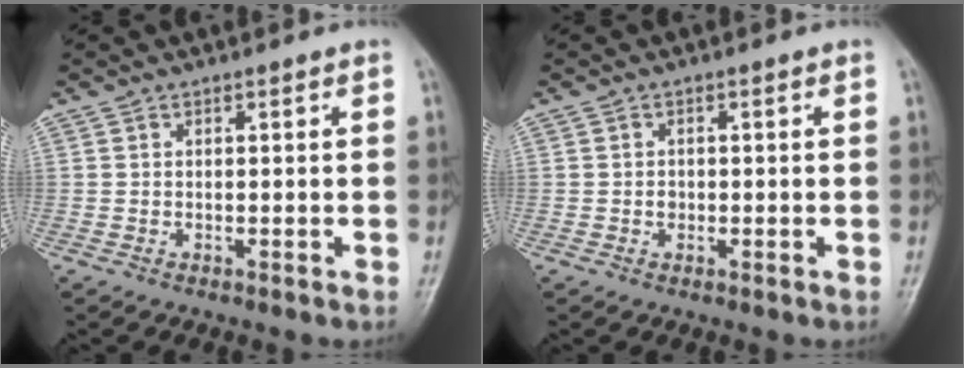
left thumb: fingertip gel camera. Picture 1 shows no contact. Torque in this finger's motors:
{"motor_torque": [-0.48, -0.32, 0.04, 0.03, 0.00]}